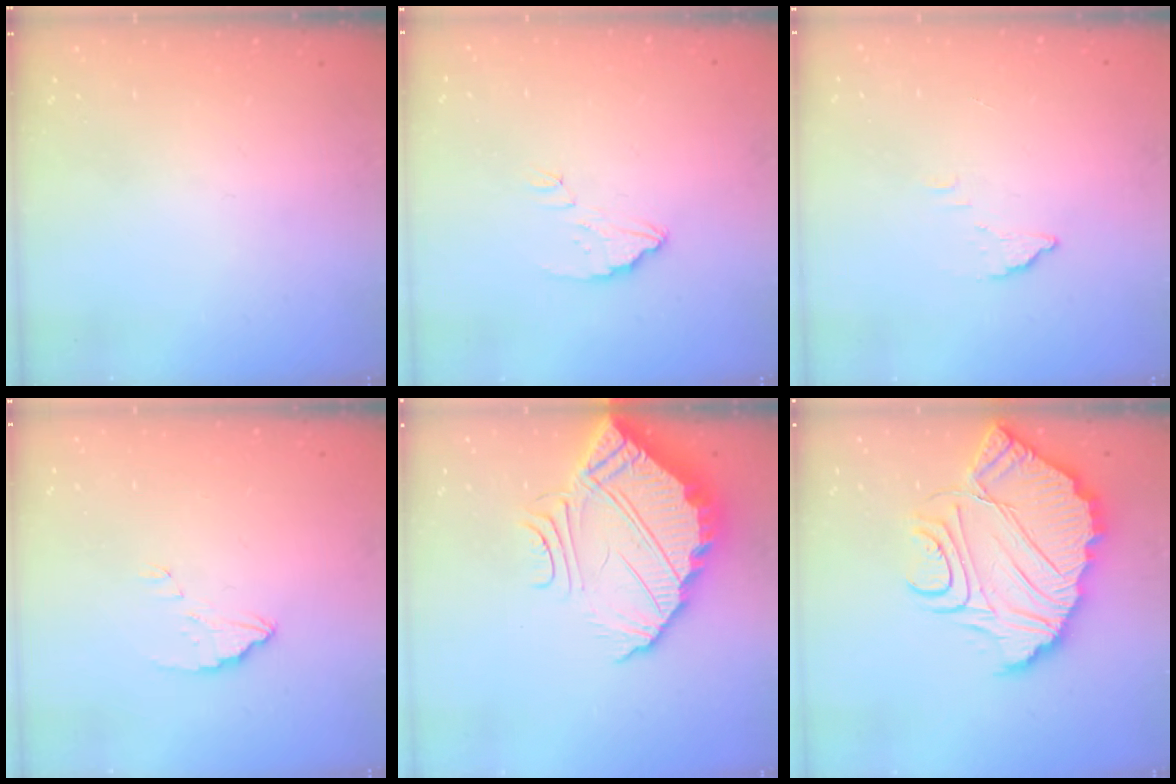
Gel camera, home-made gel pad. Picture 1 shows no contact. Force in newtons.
{"total": 4.7, "press": 4.6, "slide": 0.6}
{"total": 2.8, "press": 2.8, "slide": 0.1}
{"total": 2.8, "press": 2.8, "slide": 0.1}
{"total": 8.7, "press": 8.7, "slide": 0.2}
{"total": 18.5, "press": 18.4, "slide": 1.6}